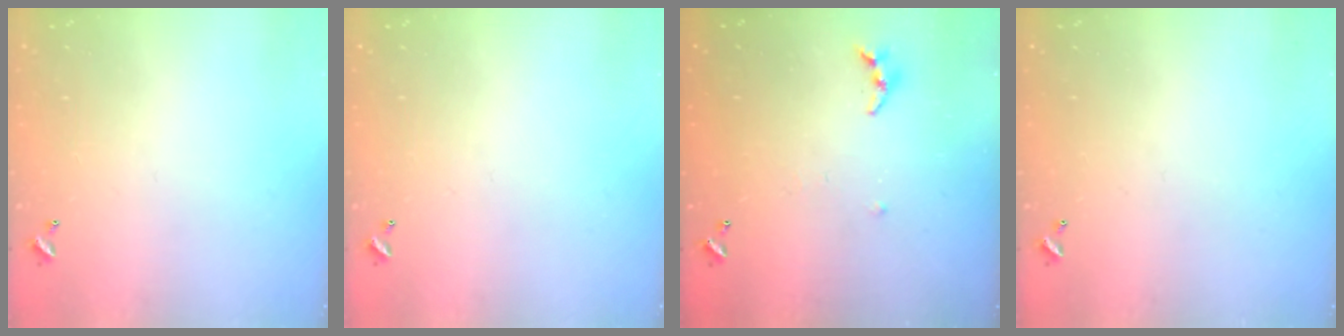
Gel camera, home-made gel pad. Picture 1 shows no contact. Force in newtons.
{"total": 0.0}
{"total": 4.0, "press": 3.9, "slide": 0.5}
{"total": 0.0}